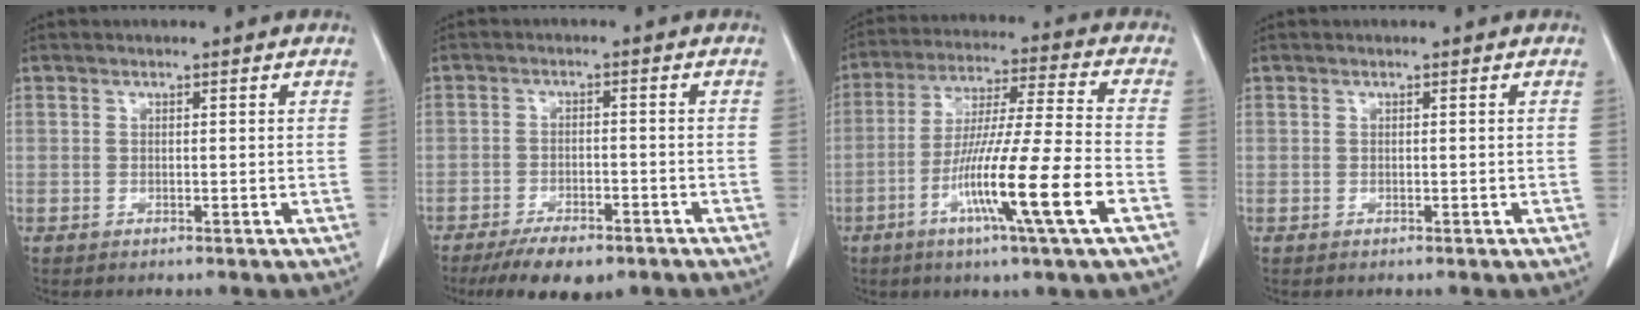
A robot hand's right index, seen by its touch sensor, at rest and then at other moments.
{"total": 7.8, "force": [-5.7, 2.8, 4.5], "torque": [-0.068, -0.007, -0.091]}
{"total": 16.0, "force": [-6.3, -1.1, 14.7], "torque": [-0.272, -0.020, -0.114]}
{"total": 0.0}